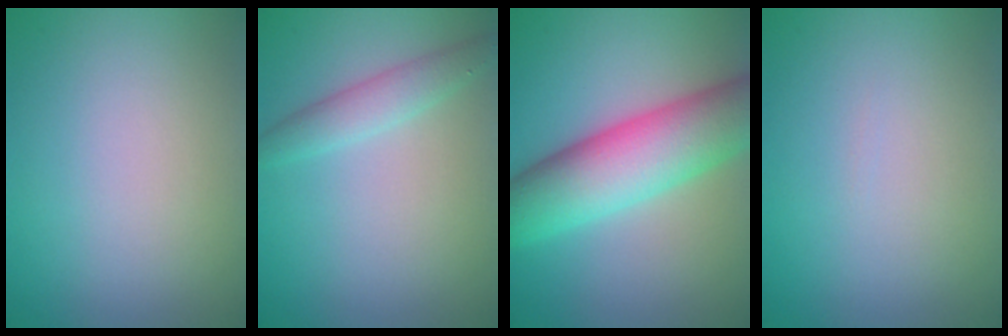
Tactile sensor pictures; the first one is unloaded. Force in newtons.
{"total": 2.3, "press": 2.3, "slide": 0.1}
{"total": 9.3, "press": 9.3, "slide": 0.3}
{"total": 0.0}